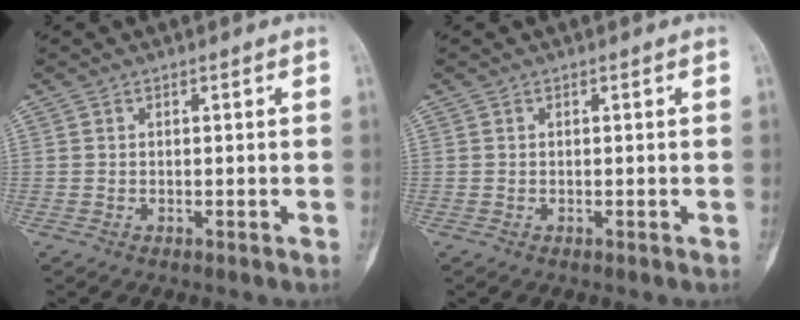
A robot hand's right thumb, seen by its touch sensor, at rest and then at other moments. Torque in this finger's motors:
{"motor_torque": [0.17, 0.17, 0.04, 0.00, 0.00]}